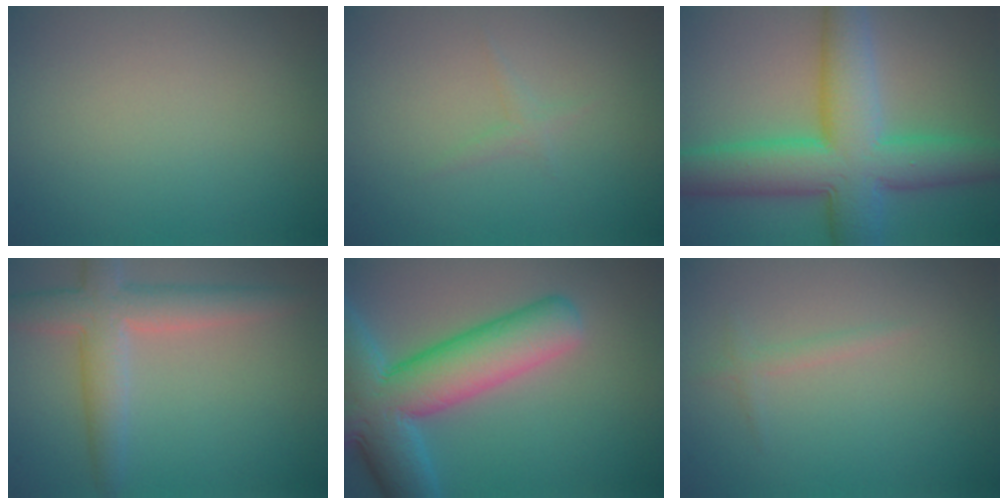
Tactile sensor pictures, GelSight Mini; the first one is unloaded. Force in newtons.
{"total": 0.7, "press": 0.7, "slide": 0.0}
{"total": 10.0, "press": 10.0, "slide": 0.1}
{"total": 4.7, "press": 4.7, "slide": 0.2}
{"total": 10.9, "press": 10.9, "slide": 0.5}
{"total": 0.9, "press": 0.9, "slide": 0.0}